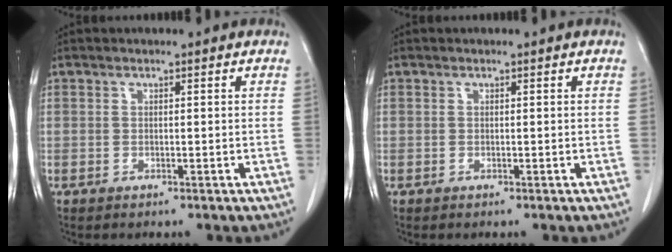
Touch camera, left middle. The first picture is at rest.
{"total": 0.0}